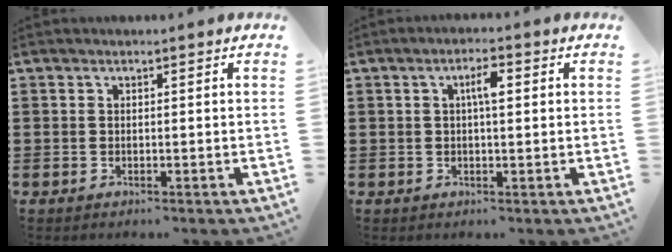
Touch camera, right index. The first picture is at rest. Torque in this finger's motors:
{"motor_torque": [0.89, -0.19, 0.38, 0.09]}